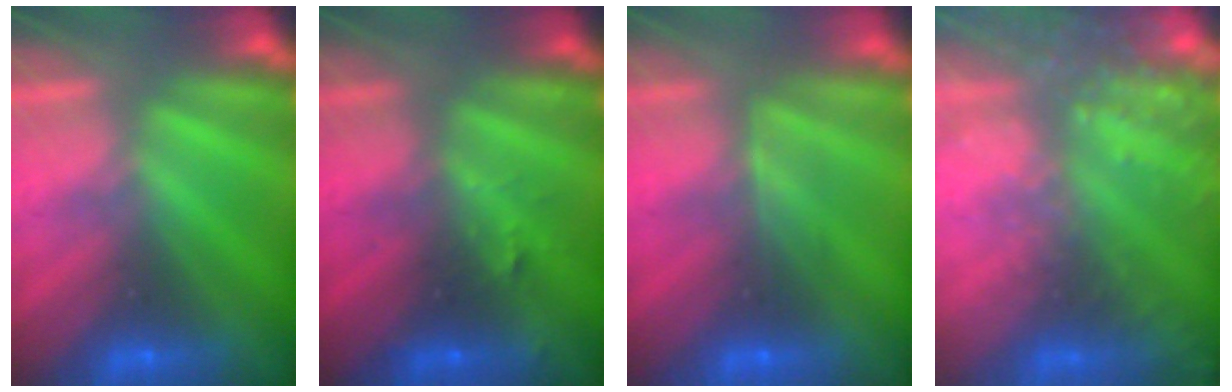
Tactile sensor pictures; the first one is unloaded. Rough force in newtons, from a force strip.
{"total": 2.9}
{"total": 2.4}
{"total": 8.1}